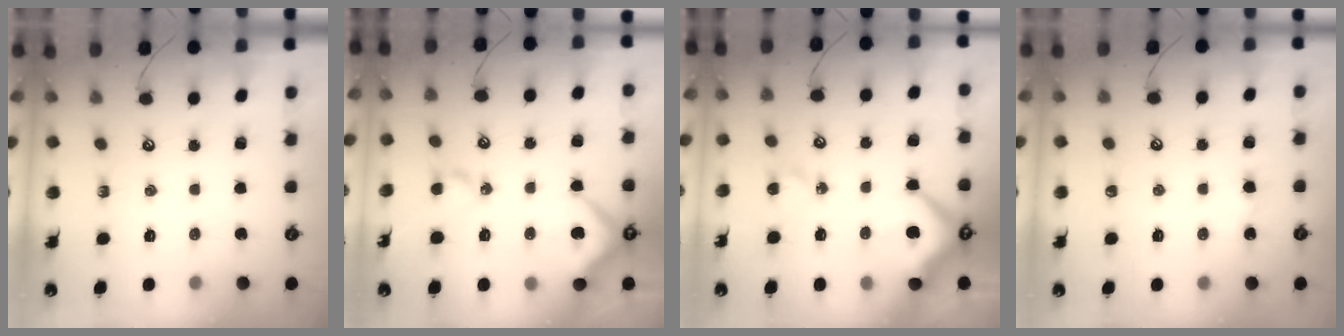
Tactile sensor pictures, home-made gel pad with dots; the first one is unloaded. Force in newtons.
{"total": 10.9, "press": 10.7, "slide": 1.8}
{"total": 11.8, "press": 11.6, "slide": 1.7}
{"total": 2.3, "press": 2.3, "slide": 0.2}